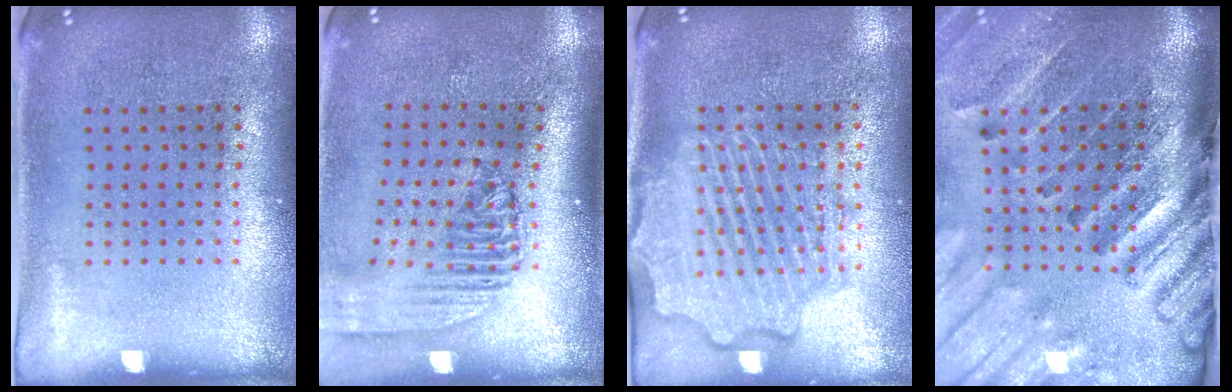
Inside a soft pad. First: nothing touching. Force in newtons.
{"total": 2.3, "press": 1.7, "slide": 1.5}
{"total": 3.1, "press": 3.1, "slide": 0.3}
{"total": 4.4, "press": 3.2, "slide": 3.0}